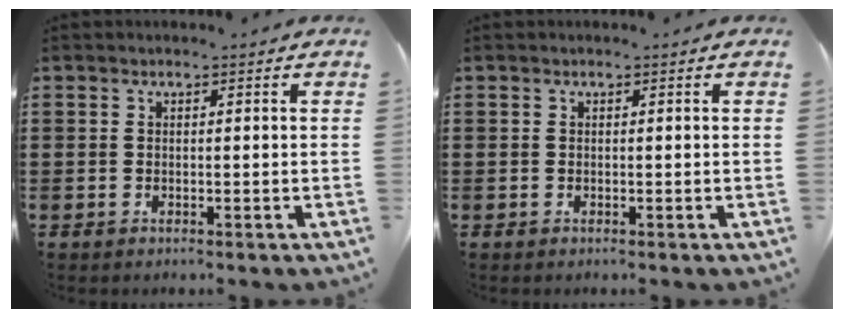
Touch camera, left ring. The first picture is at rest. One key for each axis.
{"total": 0.0}